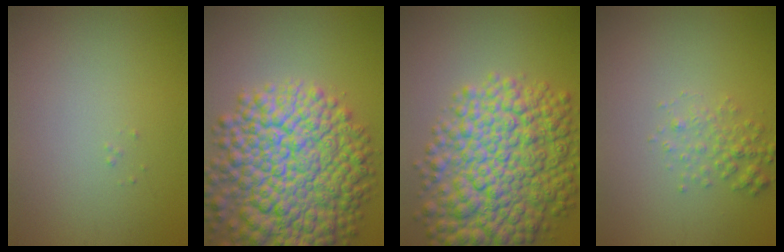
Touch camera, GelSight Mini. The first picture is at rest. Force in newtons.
{"total": 13.7, "press": 13.7, "slide": 0.6}
{"total": 11.2, "press": 11.2, "slide": 0.3}
{"total": 2.0, "press": 2.0, "slide": 0.1}